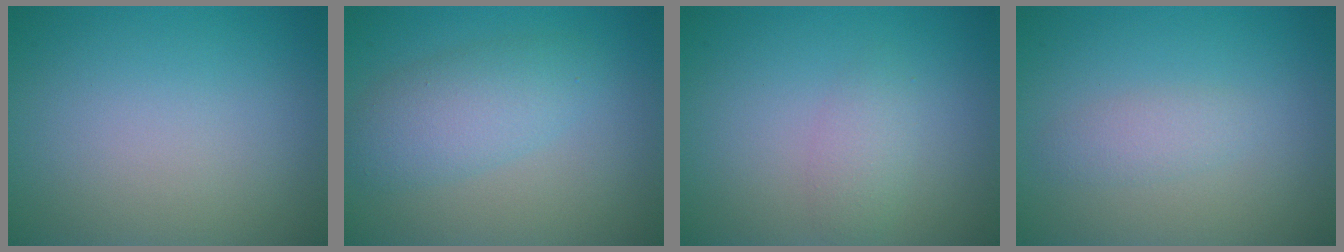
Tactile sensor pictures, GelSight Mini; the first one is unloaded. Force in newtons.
{"total": 3.8, "press": 3.8, "slide": 0.1}
{"total": 1.6, "press": 1.6, "slide": 0.0}
{"total": 1.4, "press": 1.4, "slide": 0.1}